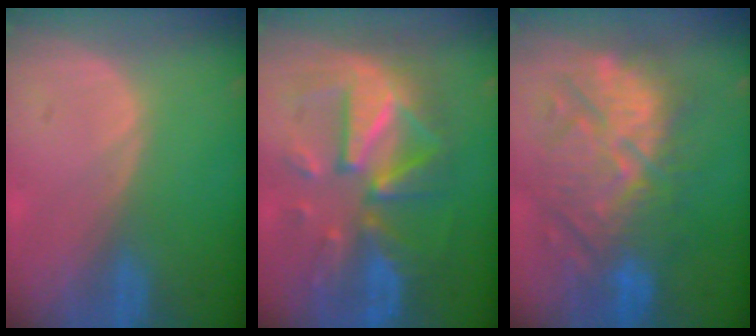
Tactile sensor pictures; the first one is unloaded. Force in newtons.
{"total": 11.8, "press": 11.8, "slide": 1.2}
{"total": 11.5, "press": 11.3, "slide": 2.5}